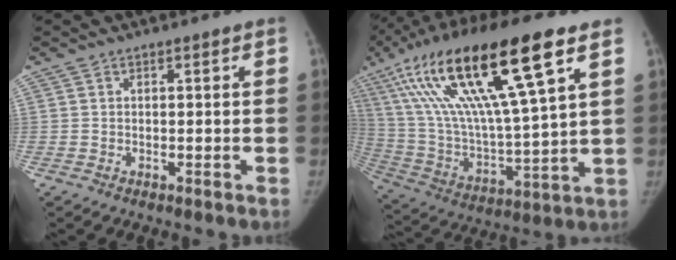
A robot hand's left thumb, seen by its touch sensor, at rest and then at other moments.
{"total": 29.8, "force": [13.4, 6.8, 25.7], "torque": [-0.508, -0.013, 0.245]}